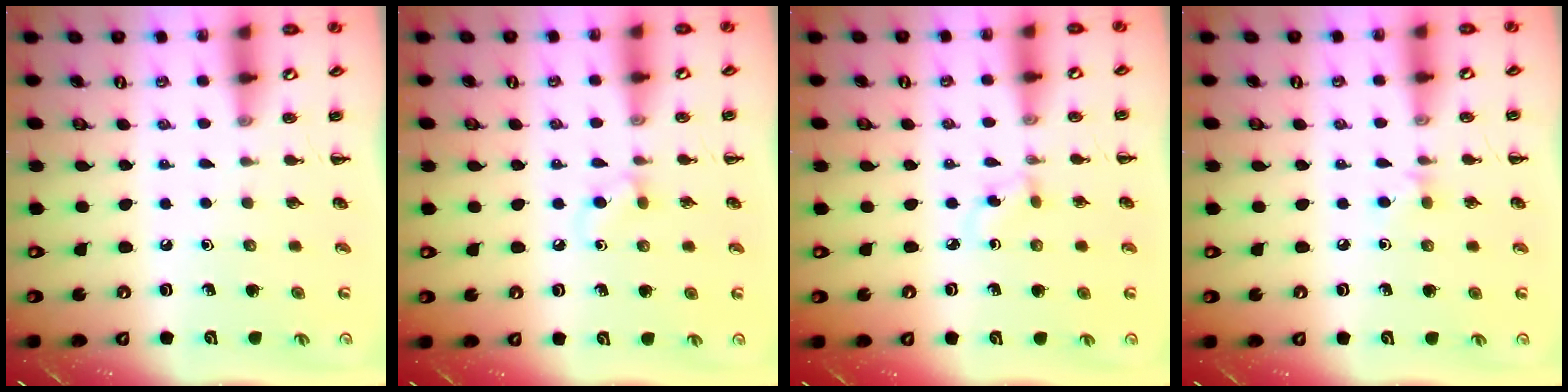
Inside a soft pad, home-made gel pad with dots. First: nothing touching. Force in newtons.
{"total": 4.3, "press": 4.1, "slide": 1.2}
{"total": 2.6, "press": 2.3, "slide": 1.1}
{"total": 3.8, "press": 3.5, "slide": 1.6}